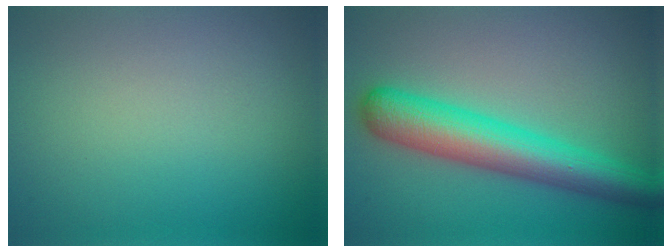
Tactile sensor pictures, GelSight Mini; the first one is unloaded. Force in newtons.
{"total": 7.7, "press": 7.7, "slide": 0.3}